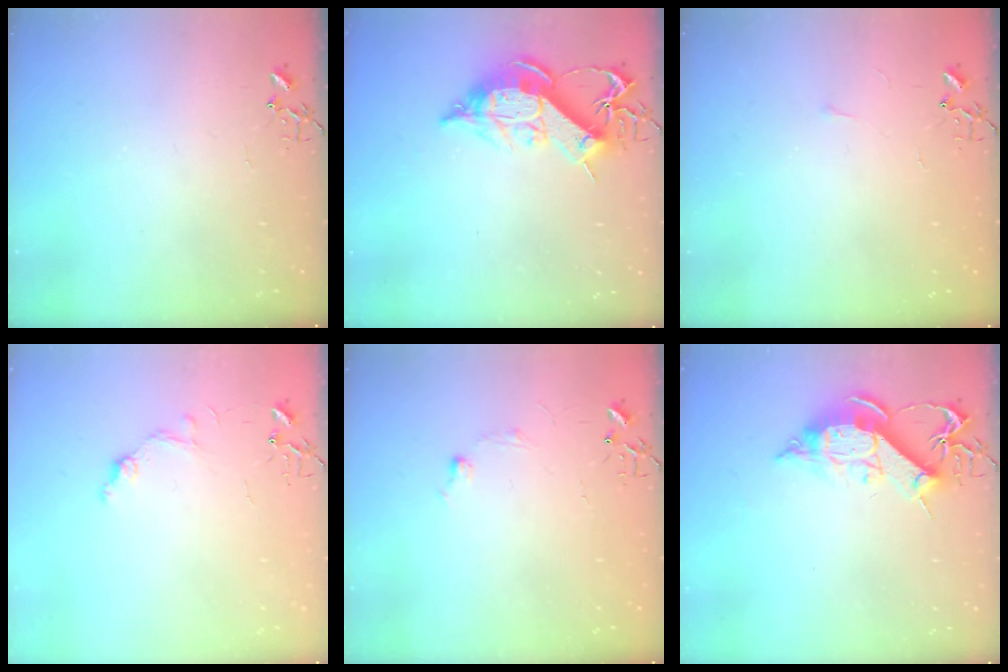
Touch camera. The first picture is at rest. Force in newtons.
{"total": 14.4, "press": 14.4, "slide": 1.2}
{"total": 3.3, "press": 3.2, "slide": 0.5}
{"total": 7.9, "press": 7.9, "slide": 0.7}
{"total": 5.8, "press": 5.7, "slide": 0.7}
{"total": 13.2, "press": 13.1, "slide": 1.5}